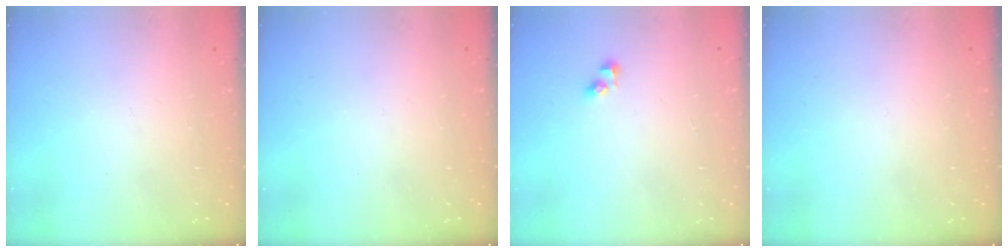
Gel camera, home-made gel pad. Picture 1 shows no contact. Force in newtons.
{"total": 0.0}
{"total": 2.0, "press": 2.0, "slide": 0.3}
{"total": 0.0}